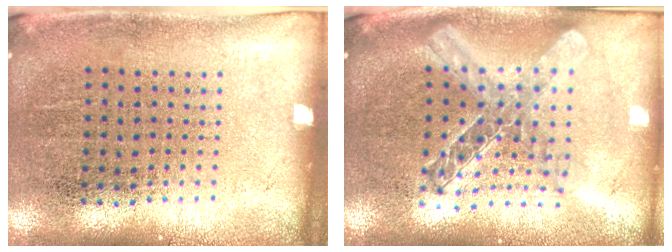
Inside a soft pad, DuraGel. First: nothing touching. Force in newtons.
{"total": 2.1, "press": 1.8, "slide": 1.2}